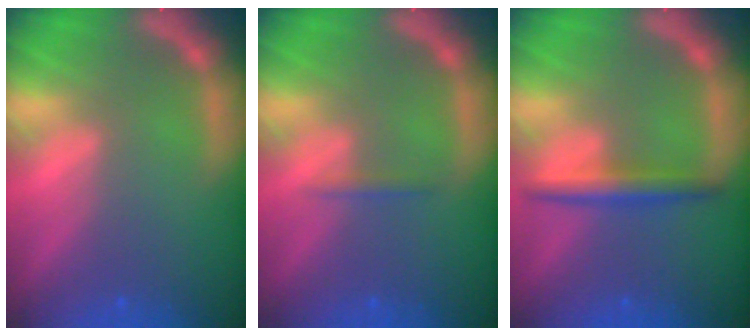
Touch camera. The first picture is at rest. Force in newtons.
{"total": 0.9}
{"total": 3.0}